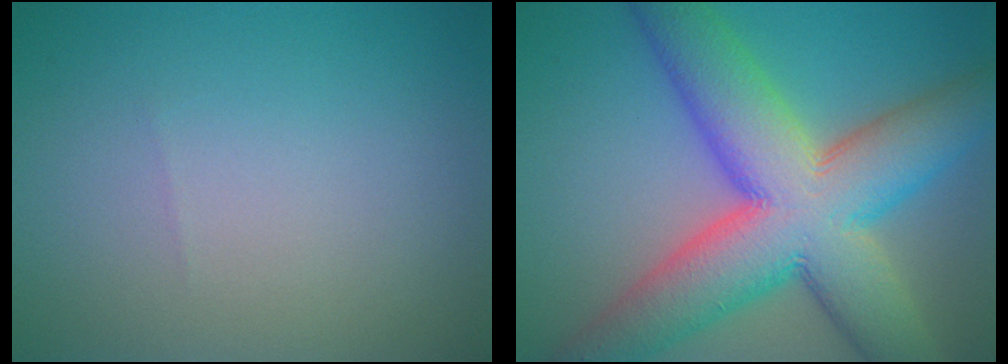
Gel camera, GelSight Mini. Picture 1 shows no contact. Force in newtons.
{"total": 13.6, "press": 13.6, "slide": 0.5}